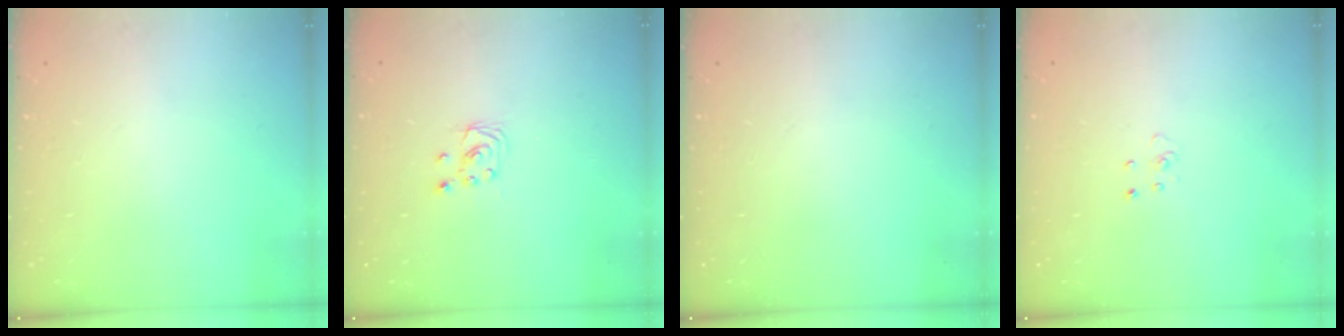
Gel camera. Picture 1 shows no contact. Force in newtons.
{"total": 2.3, "press": 2.2, "slide": 0.3}
{"total": 0.0}
{"total": 2.5, "press": 2.5, "slide": 0.3}